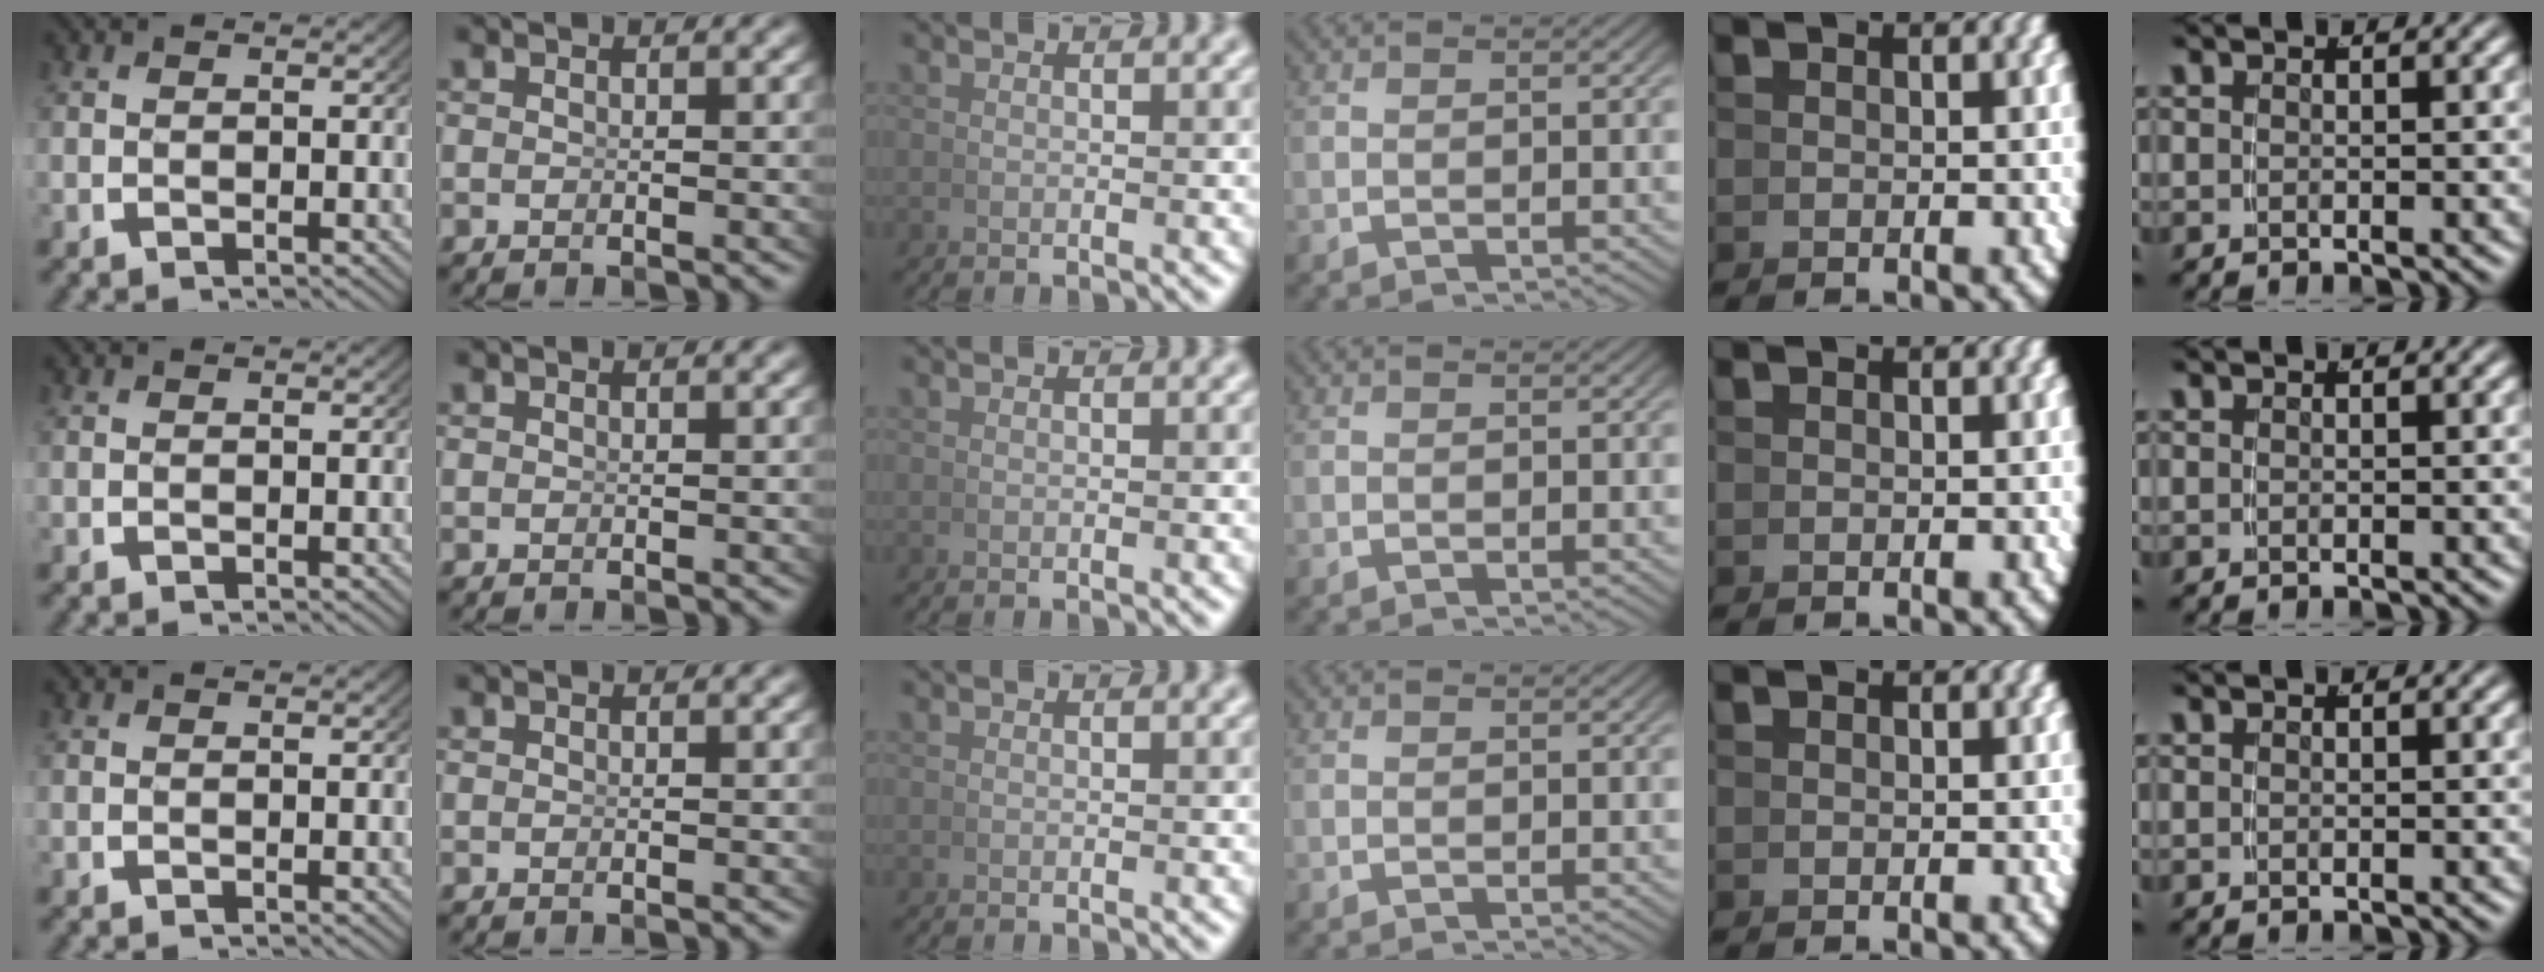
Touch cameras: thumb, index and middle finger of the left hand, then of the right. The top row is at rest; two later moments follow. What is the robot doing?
{"motion": "lift_and_place", "object": "dispenser bottle"}